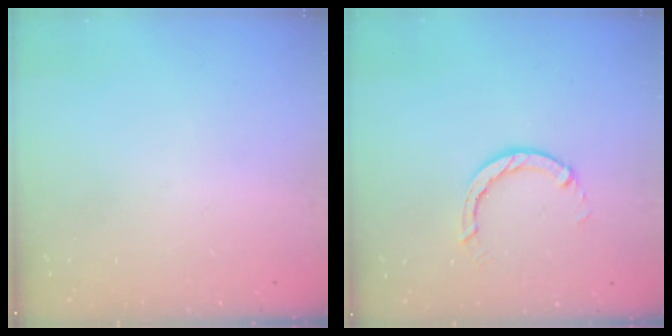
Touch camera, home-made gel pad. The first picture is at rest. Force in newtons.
{"total": 3.8, "press": 3.8, "slide": 0.5}